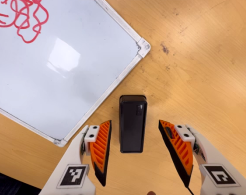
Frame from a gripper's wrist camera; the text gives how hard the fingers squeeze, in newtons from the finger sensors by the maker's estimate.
{"total": 0.0}